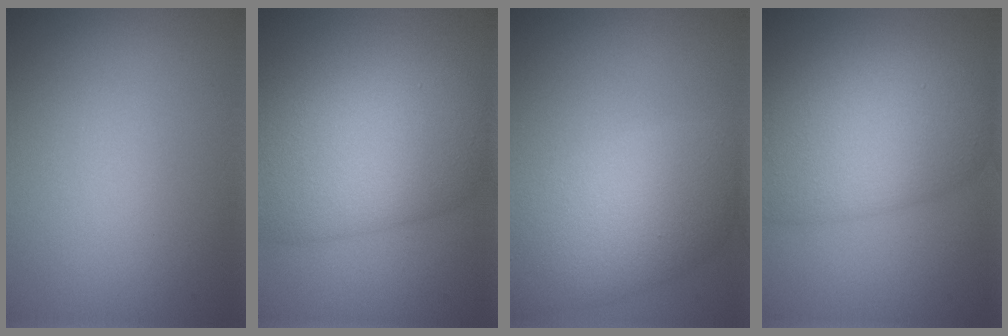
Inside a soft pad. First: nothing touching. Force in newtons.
{"total": 10.2, "press": 10.2, "slide": 0.6}
{"total": 7.8, "press": 7.8, "slide": 0.1}
{"total": 9.0, "press": 9.0, "slide": 0.4}